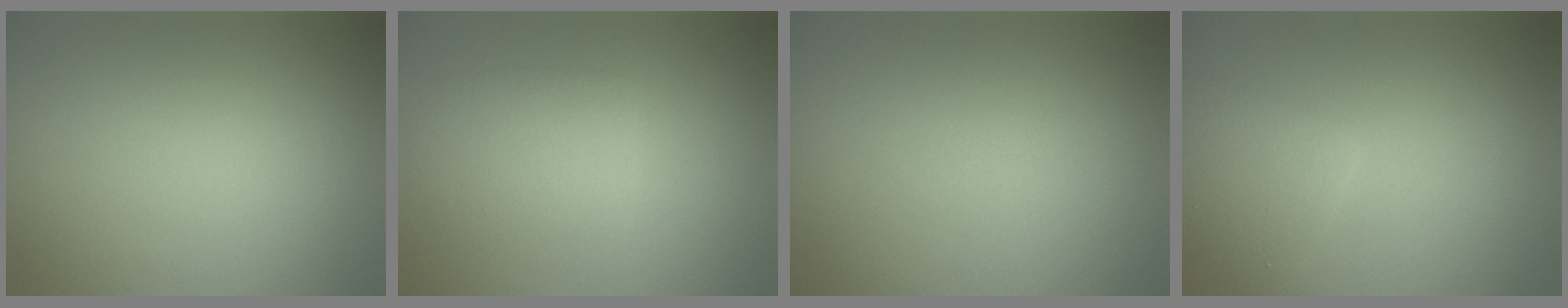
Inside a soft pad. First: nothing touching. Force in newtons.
{"total": 3.0, "press": 3.0, "slide": 0.3}
{"total": 0.0}
{"total": 3.7, "press": 3.7, "slide": 0.1}